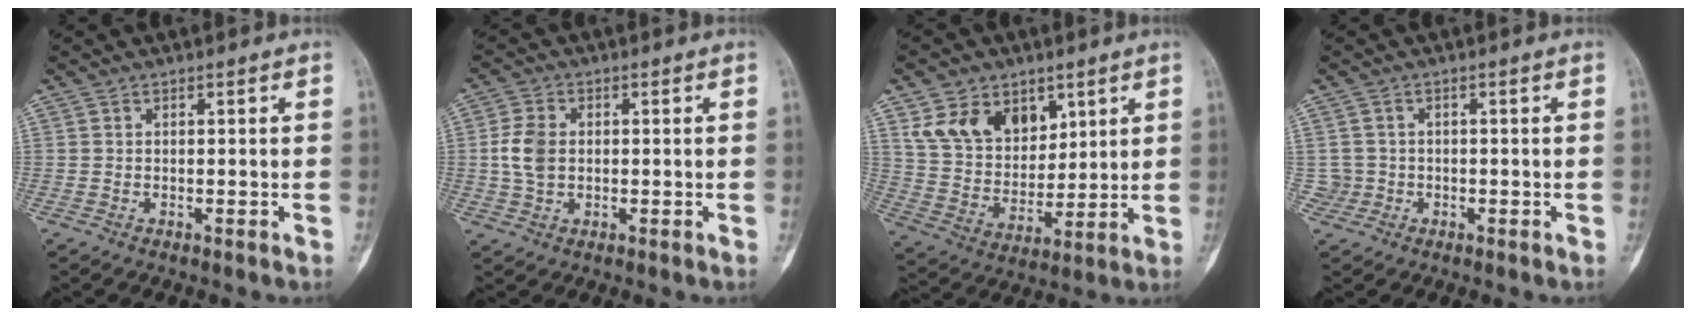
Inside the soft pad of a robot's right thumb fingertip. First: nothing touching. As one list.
[{"total": 5.8, "force": [0.1, 4.1, 4.1], "torque": [-0.083, 0.007, -0.001]}, {"total": 13.6, "force": [6.9, 9.5, 6.9], "torque": [-0.088, -0.035, 0.141]}, {"total": 2.5, "force": [-0.5, 2.4, -0.2], "torque": [0.017, 0.009, -0.013]}]